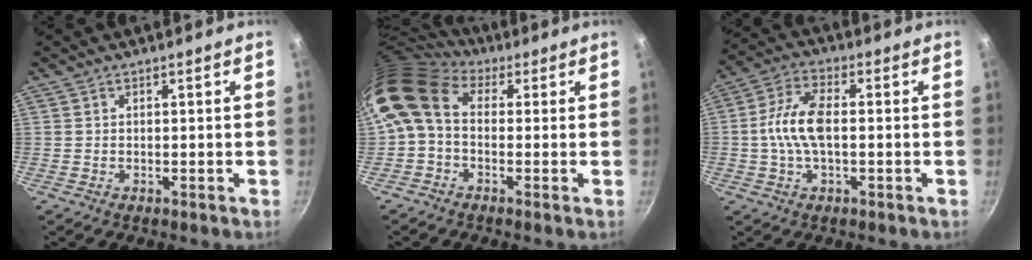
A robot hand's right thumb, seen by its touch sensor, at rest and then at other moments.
{"total": 10.1, "force": [1.2, 7.2, 7.1], "torque": [-0.126, 0.022, -0.001]}
{"total": 9.3, "force": [-0.4, 4.7, 8.0], "torque": [-0.161, 0.026, -0.018]}